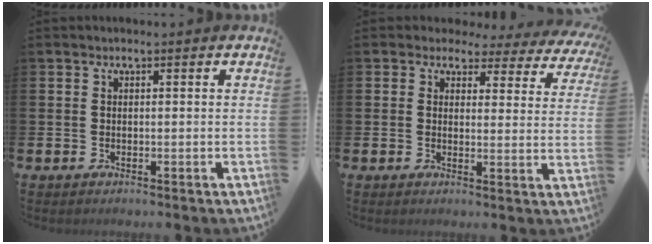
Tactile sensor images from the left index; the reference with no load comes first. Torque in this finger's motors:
{"motor_torque": [0.93, -1.21, 0.24, -0.02]}